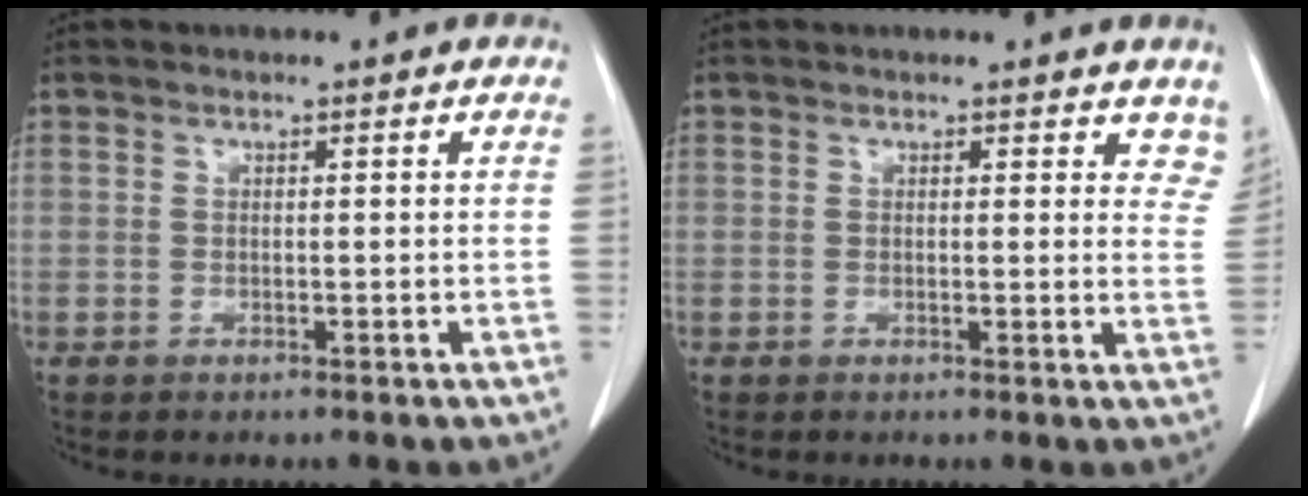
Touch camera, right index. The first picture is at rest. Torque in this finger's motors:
{"motor_torque": [-0.22, 0.18, -0.10, -0.01]}